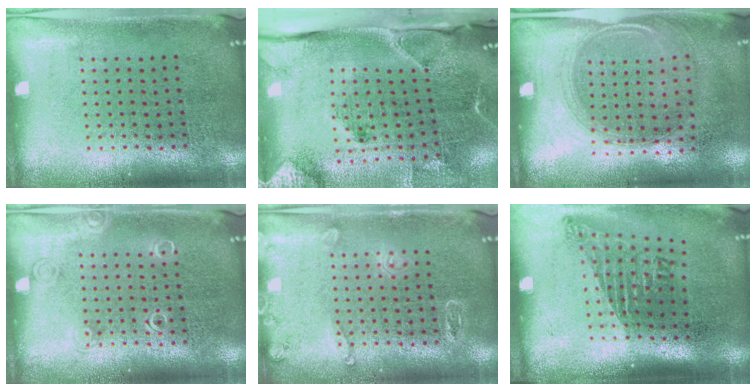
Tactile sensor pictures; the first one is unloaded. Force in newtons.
{"total": 3.3, "press": 2.3, "slide": 2.3}
{"total": 1.5, "press": 1.3, "slide": 0.8}
{"total": 1.0, "press": 1.0, "slide": 0.3}
{"total": 1.8, "press": 1.8, "slide": 0.2}
{"total": 1.7, "press": 1.1, "slide": 1.3}